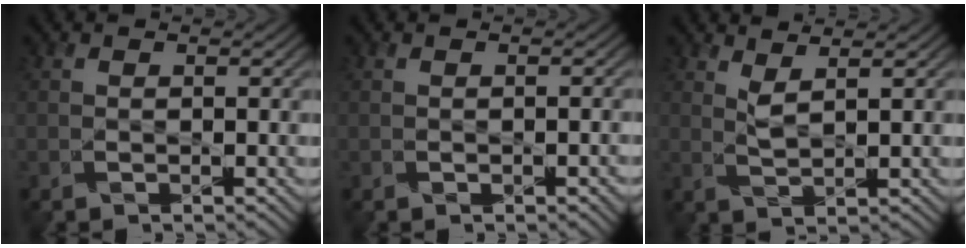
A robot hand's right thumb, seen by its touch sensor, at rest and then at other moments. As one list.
[{"total": 1.4, "force": [-0.4, 0.6, 1.2], "torque": [-0.019, -0.005, -0.002]}, {"total": 2.3, "force": [1.7, 0.3, 1.5], "torque": [-0.040, -0.002, 0.038]}]